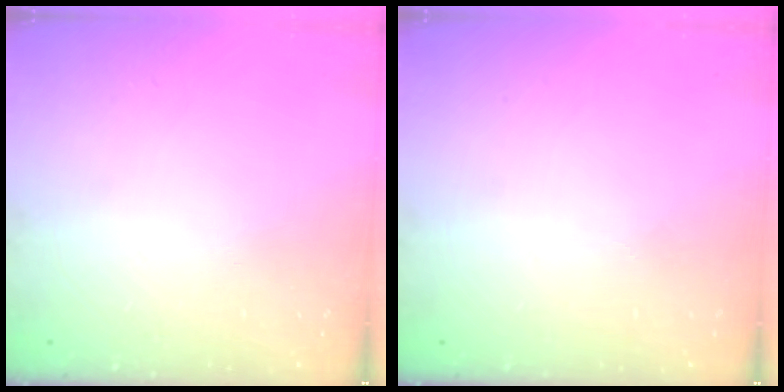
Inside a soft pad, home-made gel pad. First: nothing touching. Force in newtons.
{"total": 0.0}